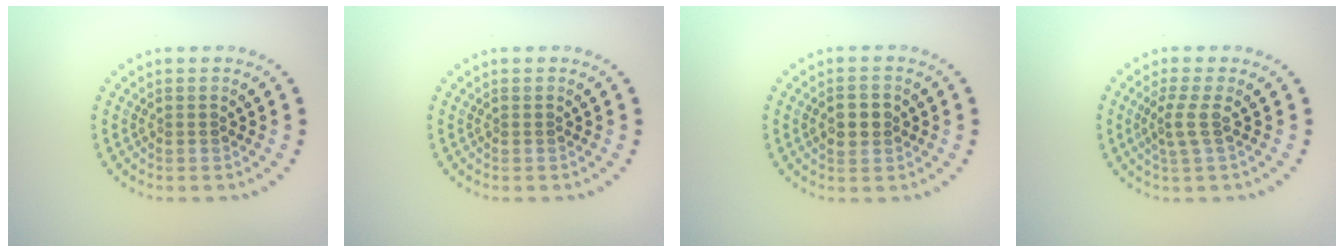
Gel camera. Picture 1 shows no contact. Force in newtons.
{"total": 0.0}
{"total": 2.8, "press": 2.8, "slide": 0.0}
{"total": 2.0, "press": 1.5, "slide": 1.3}